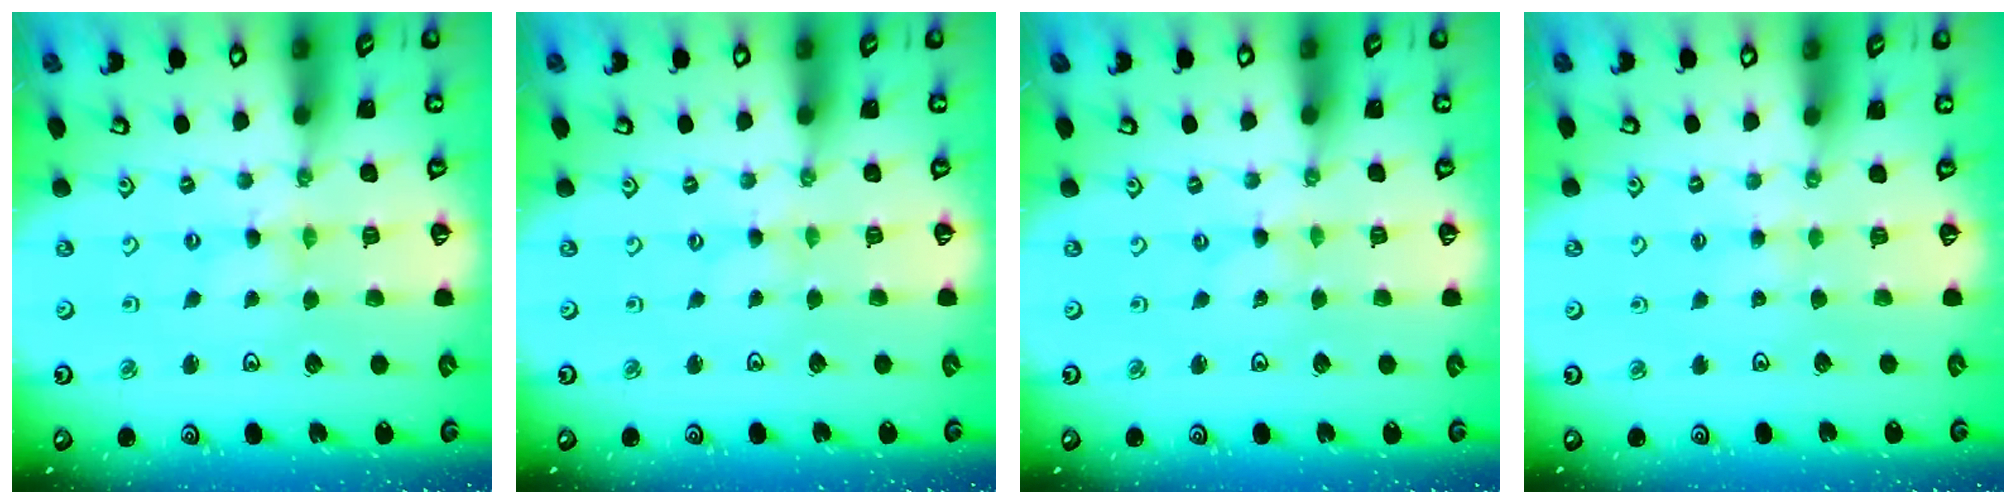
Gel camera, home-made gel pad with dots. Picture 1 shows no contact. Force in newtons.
{"total": 0.0}
{"total": 0.0}
{"total": 2.7, "press": 2.7, "slide": 0.3}